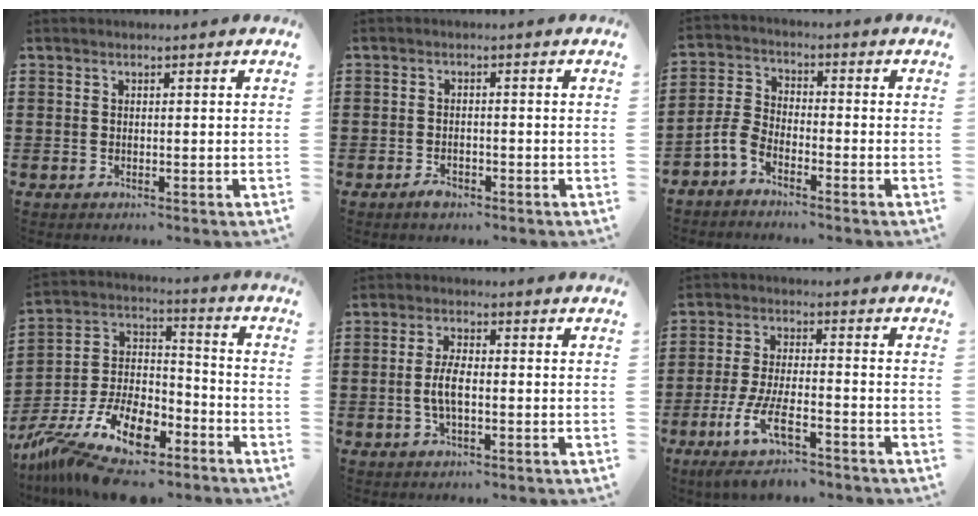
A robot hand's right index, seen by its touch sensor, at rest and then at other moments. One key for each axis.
{"total": 1.5, "fx": -1.1, "fy": 0.6, "fz": 0.8, "tx": -0.015, "ty": -0.002, "tz": -0.022}
{"total": 4.0, "fx": -3.2, "fy": 1.4, "fz": 1.9, "tx": -0.058, "ty": 0.002, "tz": -0.070}
{"total": 14.8, "fx": -9.8, "fy": 6.2, "fz": 9.2, "tx": -0.194, "ty": 0.031, "tz": -0.175}
{"total": 4.2, "fx": -0.6, "fy": 1.6, "fz": 3.9, "tx": -0.092, "ty": -0.004, "tz": -0.019}
{"total": 9.4, "fx": -5.8, "fy": 2.5, "fz": 7.0, "tx": -0.156, "ty": -0.007, "tz": -0.110}